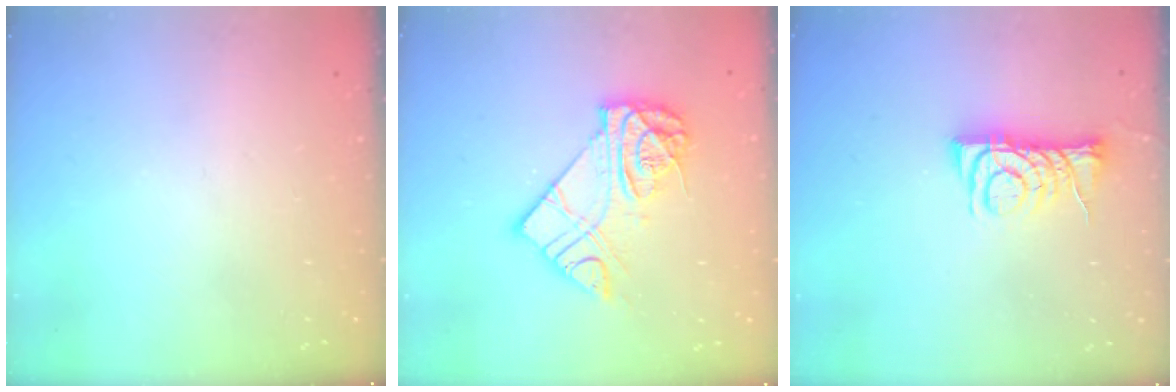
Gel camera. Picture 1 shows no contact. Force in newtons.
{"total": 13.6, "press": 13.6, "slide": 1.1}
{"total": 8.8, "press": 8.8, "slide": 0.7}